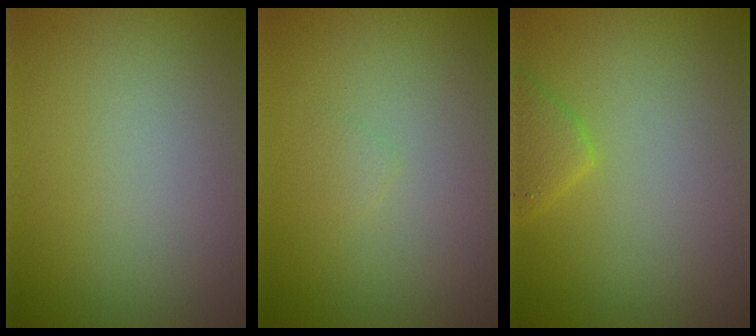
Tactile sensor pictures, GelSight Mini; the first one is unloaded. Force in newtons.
{"total": 0.6, "press": 0.6, "slide": 0.1}
{"total": 1.9, "press": 1.9, "slide": 0.1}